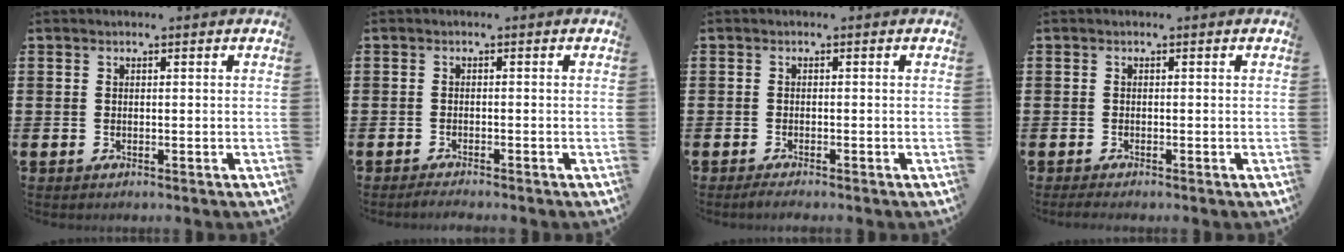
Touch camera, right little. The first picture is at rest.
{"total": 1.0, "force": [-1.0, 0.0, 0.4], "torque": [-0.007, -0.002, -0.019]}
{"total": 0.9, "force": [-0.7, 0.0, 0.5], "torque": [-0.009, -0.002, -0.014]}
{"total": 0.8, "force": [-0.6, 0.1, 0.5], "torque": [-0.009, -0.001, -0.012]}